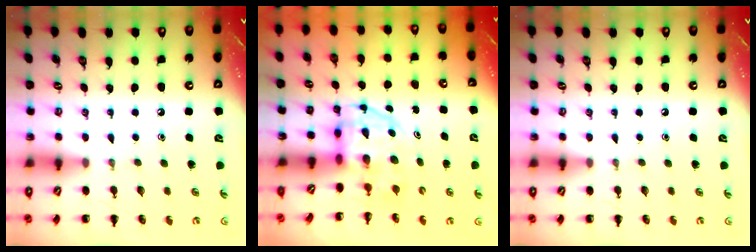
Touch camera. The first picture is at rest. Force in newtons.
{"total": 3.8, "press": 3.7, "slide": 0.7}
{"total": 0.0}